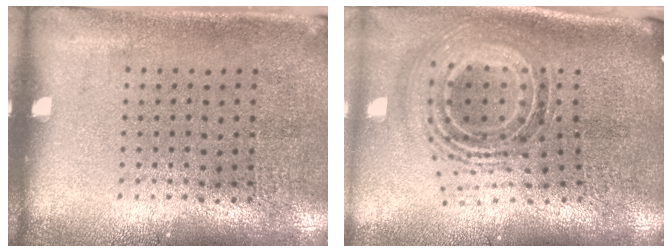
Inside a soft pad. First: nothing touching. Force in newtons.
{"total": 1.7, "press": 1.3, "slide": 1.1}